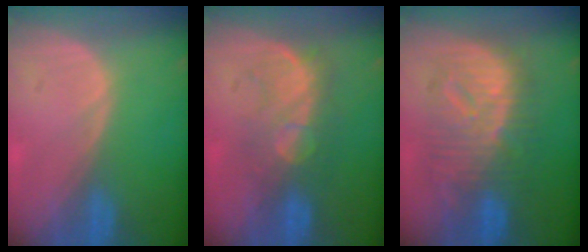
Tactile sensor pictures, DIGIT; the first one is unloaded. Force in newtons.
{"total": 7.8, "press": 7.7, "slide": 1.6}
{"total": 10.8, "press": 10.8, "slide": 0.8}